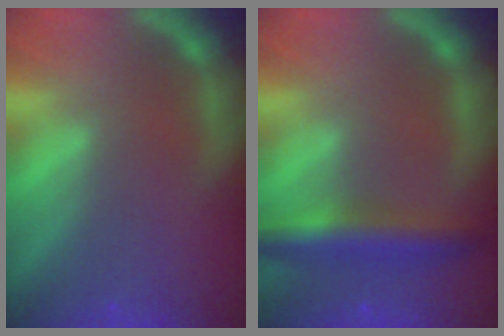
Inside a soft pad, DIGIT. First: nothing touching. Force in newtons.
{"total": 5.0}